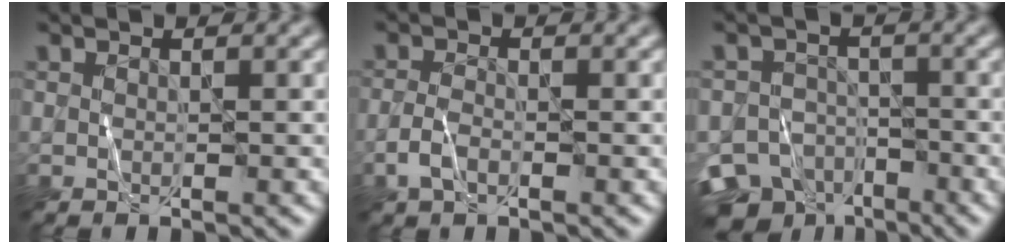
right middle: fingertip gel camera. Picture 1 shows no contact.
{"total": 2.0, "force": [-0.9, 1.0, 1.5], "torque": [-0.032, 0.002, -0.024]}
{"total": 9.5, "force": [-7.1, 5.8, 2.8], "torque": [-0.035, -0.017, -0.116]}